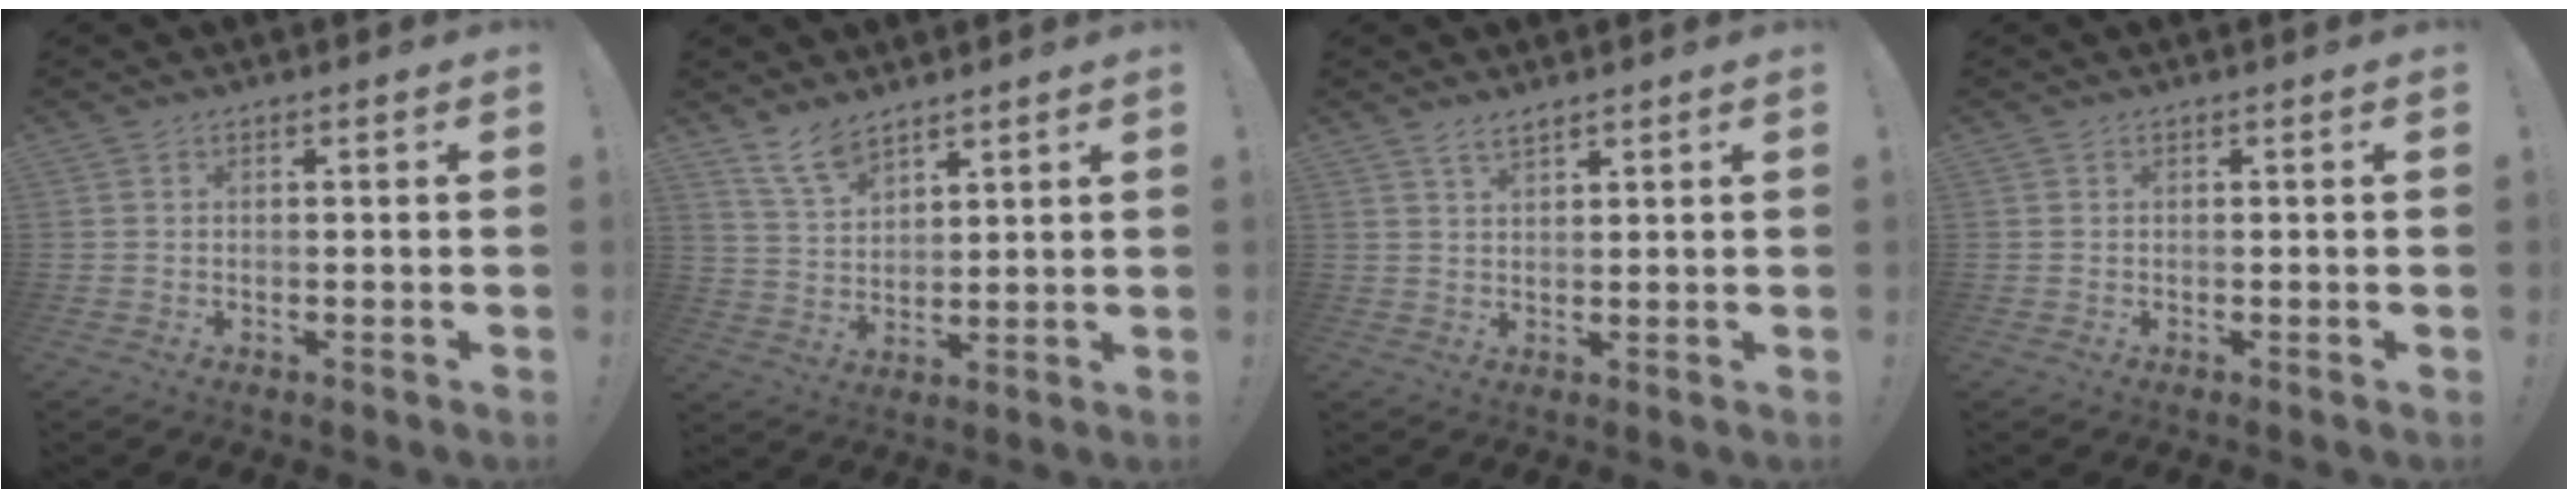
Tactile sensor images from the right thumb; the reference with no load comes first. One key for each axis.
{"total": 8.1, "fx": 6.7, "fy": 3.2, "fz": 3.2, "tx": -0.064, "ty": -0.041, "tz": 0.129}
{"total": 2.5, "fx": 2.2, "fy": 0.5, "fz": 1.2, "tx": -0.023, "ty": -0.013, "tz": 0.038}
{"total": 0.0}